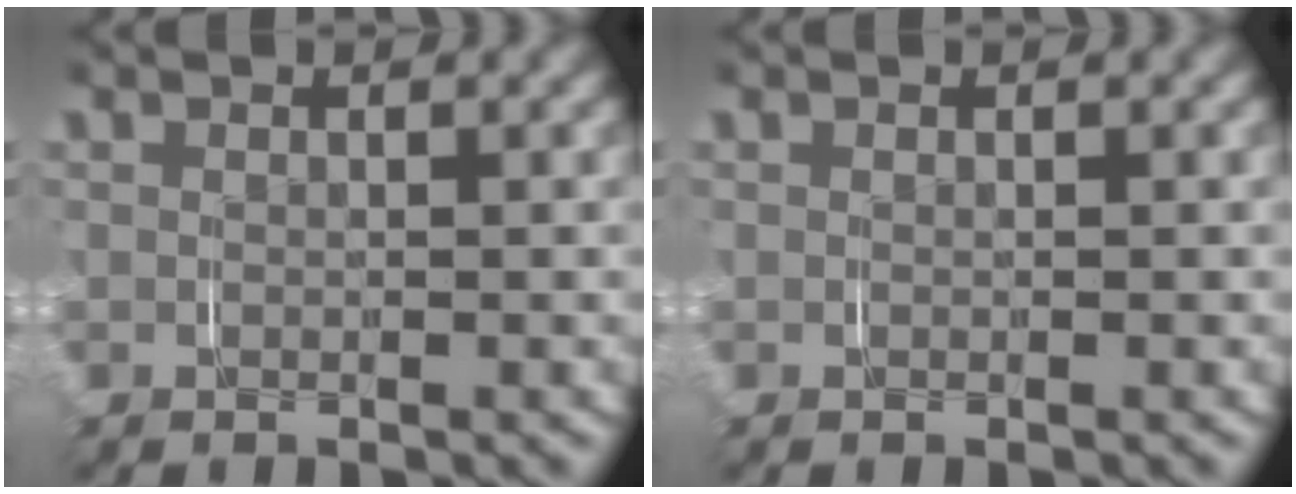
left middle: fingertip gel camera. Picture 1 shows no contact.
{"total": 0.0}